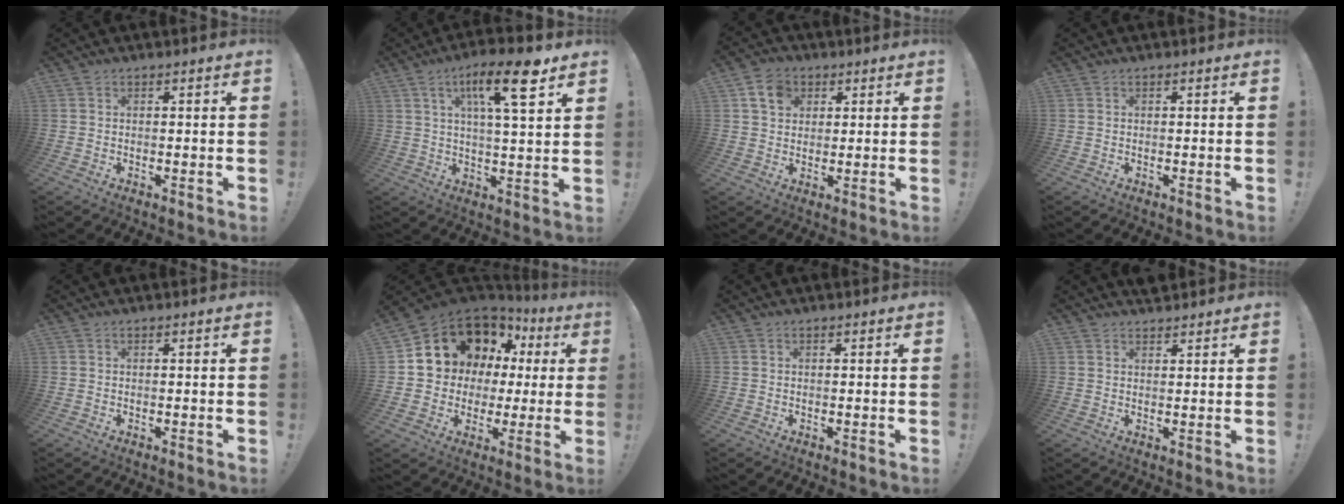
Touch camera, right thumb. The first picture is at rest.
{"total": 13.6, "force": [6.3, 3.4, 11.5], "torque": [-0.177, -0.020, 0.095]}
{"total": 7.5, "force": [3.4, 5.7, 3.5], "torque": [-0.052, -0.006, 0.065]}
{"total": 0.0}
{"total": 0.0}
{"total": 12.3, "force": [5.6, 10.1, 4.1], "torque": [-0.070, -0.041, 0.127]}
{"total": 0.0}
{"total": 2.3, "force": [2.1, 0.9, 0.3], "torque": [0.006, -0.013, 0.039]}